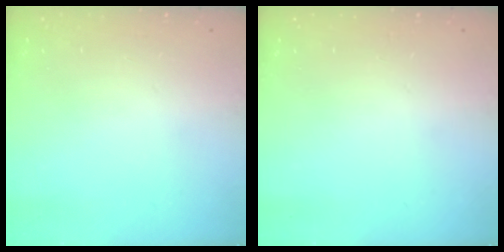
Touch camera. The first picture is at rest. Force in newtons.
{"total": 0.0}